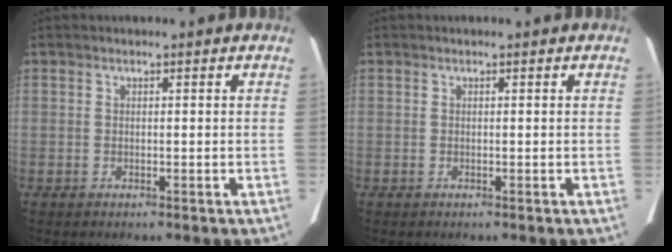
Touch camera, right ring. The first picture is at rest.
{"total": 0.0}